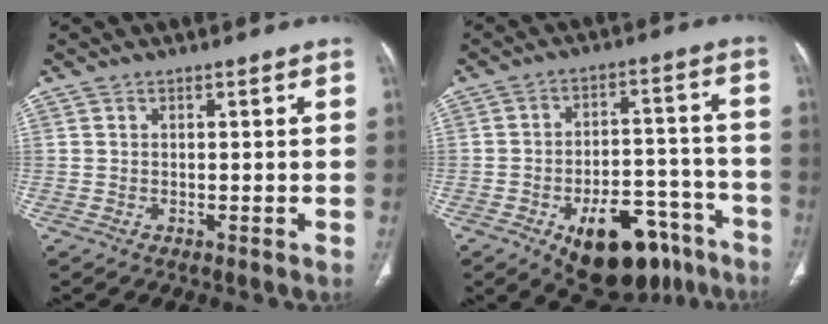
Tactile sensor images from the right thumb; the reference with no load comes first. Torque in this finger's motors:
{"motor_torque": [2.26, 1.16, 1.24, -0.85, 0.09]}